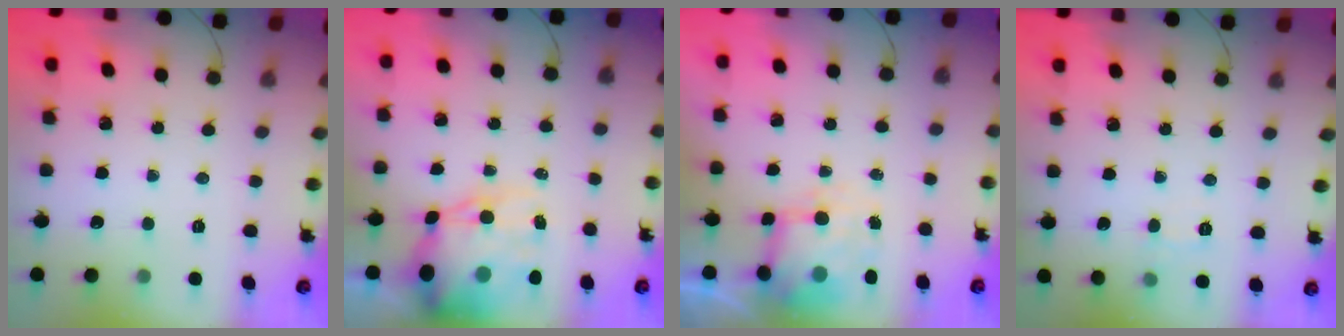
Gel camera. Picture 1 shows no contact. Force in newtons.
{"total": 16.4, "press": 15.9, "slide": 3.9}
{"total": 6.1, "press": 6.1, "slide": 0.3}
{"total": 4.4, "press": 4.2, "slide": 1.4}